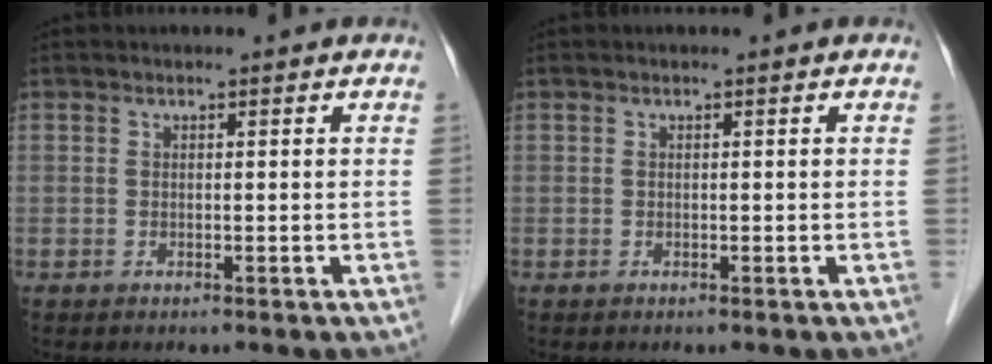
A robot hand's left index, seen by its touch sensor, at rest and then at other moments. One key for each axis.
{"total": 0.0}